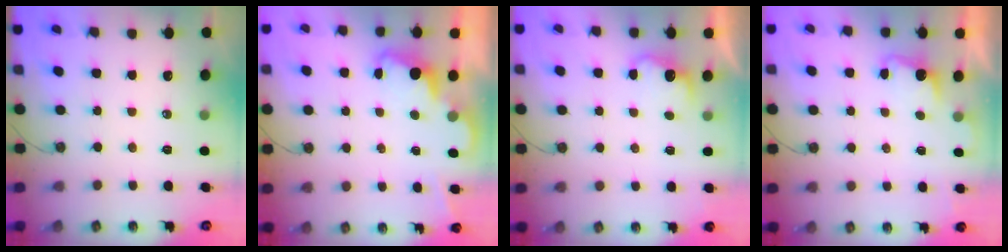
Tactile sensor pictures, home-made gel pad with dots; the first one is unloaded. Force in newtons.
{"total": 2.5, "press": 2.4, "slide": 0.5}
{"total": 3.4, "press": 3.3, "slide": 1.0}
{"total": 2.2, "press": 2.0, "slide": 0.9}